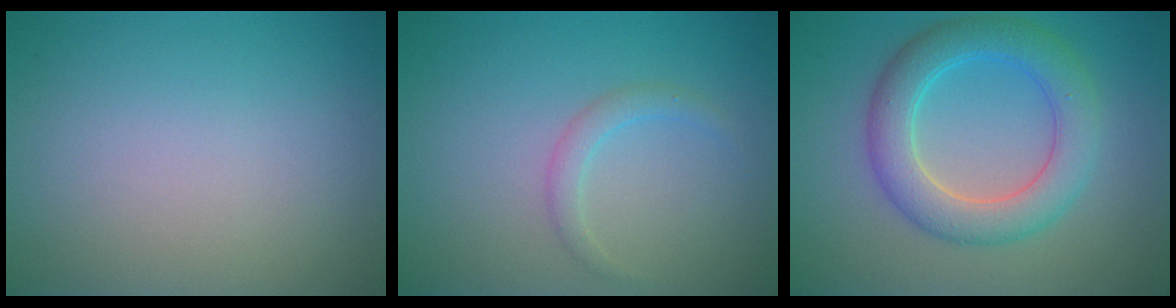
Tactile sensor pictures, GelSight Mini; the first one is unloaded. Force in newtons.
{"total": 1.4, "press": 1.4, "slide": 0.1}
{"total": 5.6, "press": 5.6, "slide": 0.4}